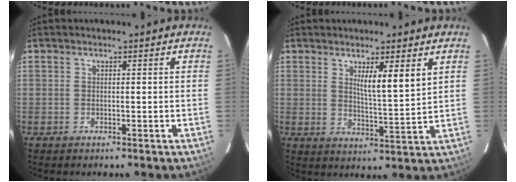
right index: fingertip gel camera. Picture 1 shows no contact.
{"total": 6.3, "force": [3.1, 1.0, 5.4], "torque": [-0.091, -0.011, 0.055]}